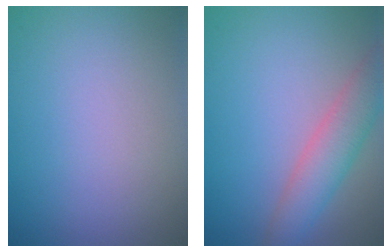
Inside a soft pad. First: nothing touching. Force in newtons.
{"total": 4.3, "press": 4.3, "slide": 0.2}